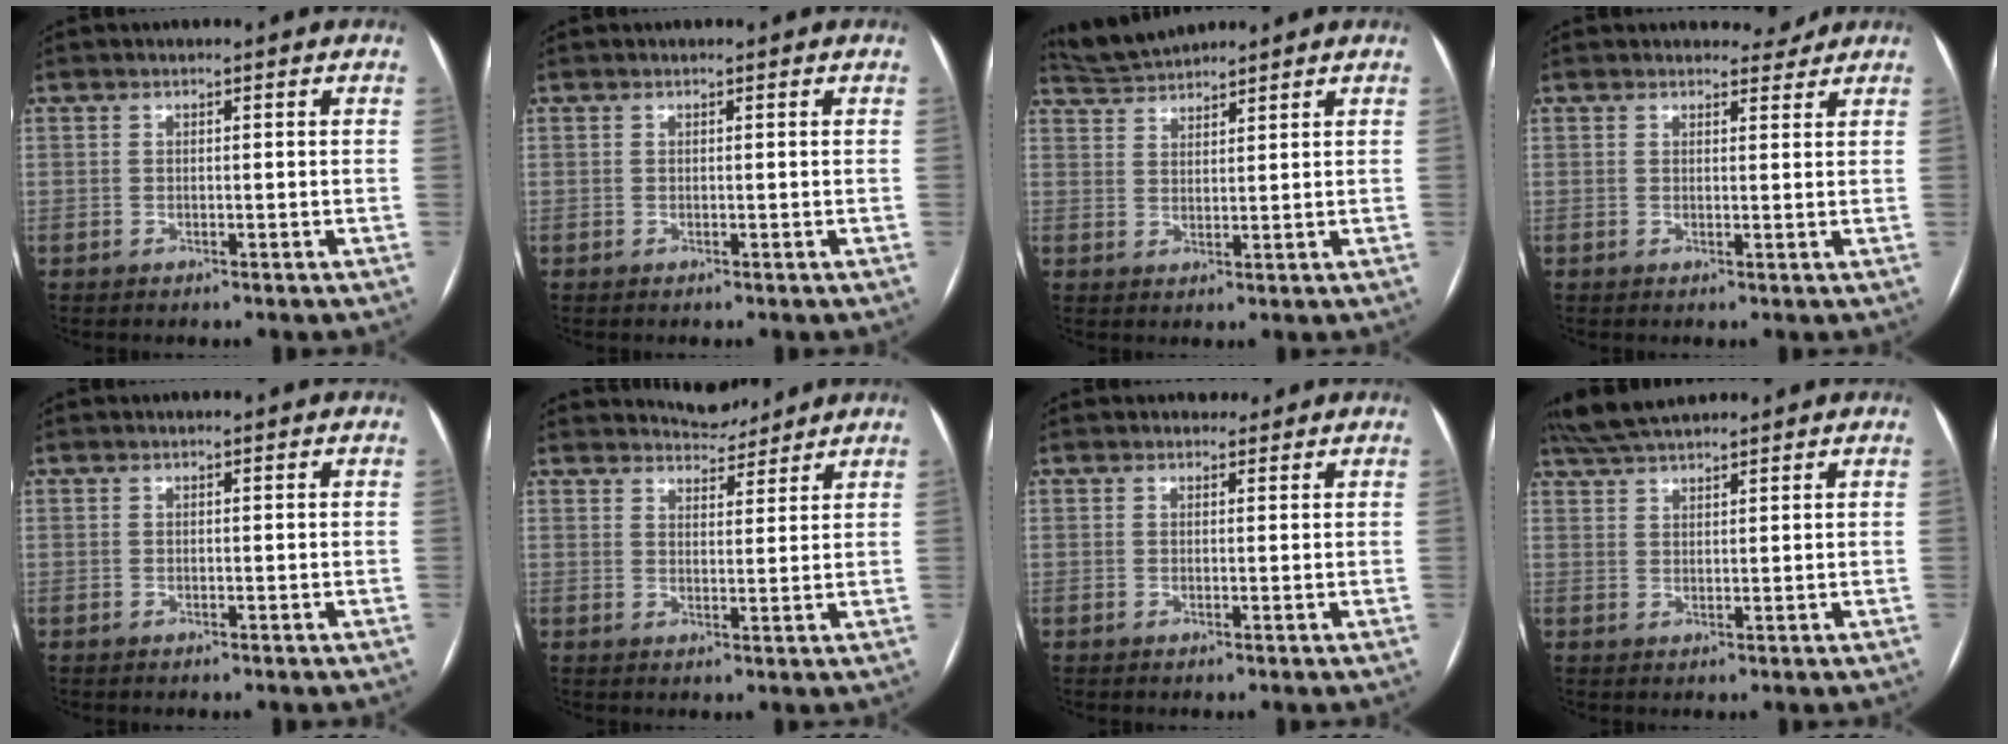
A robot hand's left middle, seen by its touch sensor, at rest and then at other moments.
{"total": 0.0}
{"total": 4.9, "force": [4.8, 0.0, 0.4], "torque": [-0.018, 0.024, 0.094]}
{"total": 2.5, "force": [2.4, 0.7, 0.1], "torque": [0.001, -0.001, 0.027]}
{"total": 0.0}
{"total": 4.8, "force": [4.7, 0.9, 0.0], "torque": [-0.004, 0.002, 0.068]}
{"total": 1.3, "force": [1.2, 0.7, 0.0], "torque": [0.002, 0.002, 0.013]}
{"total": 6.3, "force": [5.8, 0.7, 2.4], "torque": [-0.050, 0.034, 0.109]}